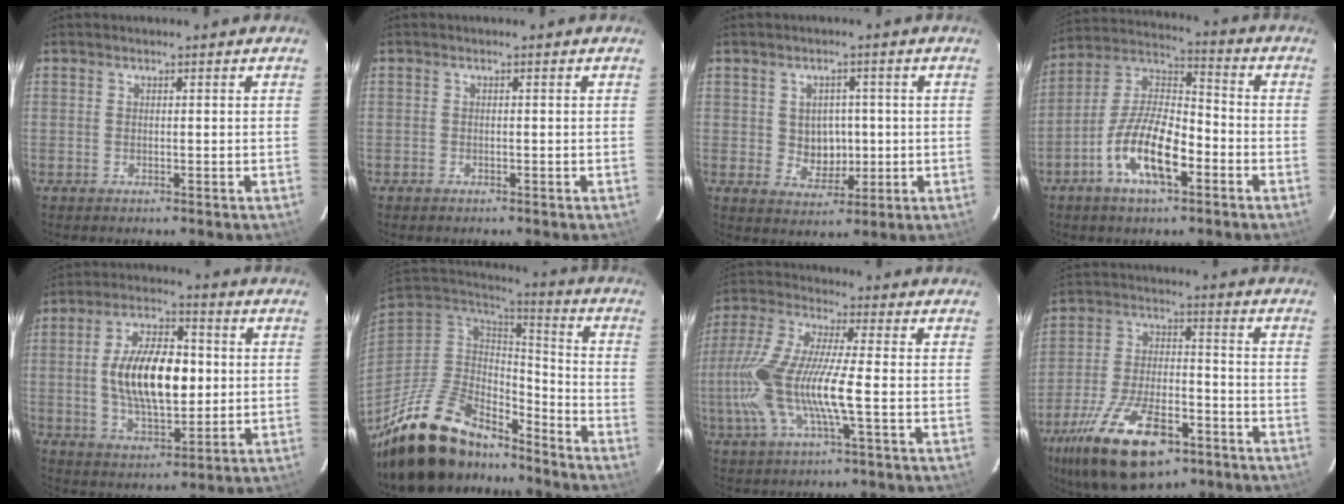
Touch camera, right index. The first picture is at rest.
{"total": 0.7, "force": [-0.6, 0.4, 0.1], "torque": [-0.005, 0.000, -0.011]}
{"total": 5.3, "force": [0.1, 4.8, 2.3], "torque": [-0.042, 0.005, 0.014]}
{"total": 13.7, "force": [-6.2, 5.4, 11.0], "torque": [-0.217, 0.005, -0.116]}
{"total": 15.4, "force": [0.5, 7.3, 13.5], "torque": [-0.244, 0.012, 0.014]}
{"total": 23.4, "force": [-17.9, 9.6, 11.8], "torque": [-0.244, -0.013, -0.295]}
{"total": 16.5, "force": [-3.2, 2.8, 15.9], "torque": [-0.324, -0.008, -0.063]}
{"total": 21.1, "force": [-12.7, 9.2, 14.2], "torque": [-0.284, -0.027, -0.208]}